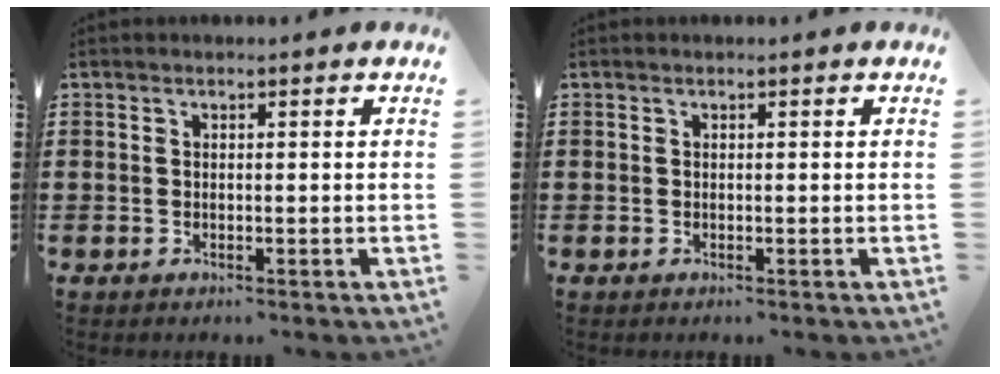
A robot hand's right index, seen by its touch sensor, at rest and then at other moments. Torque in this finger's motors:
{"motor_torque": [0.00, 0.01, 0.00, 0.00]}